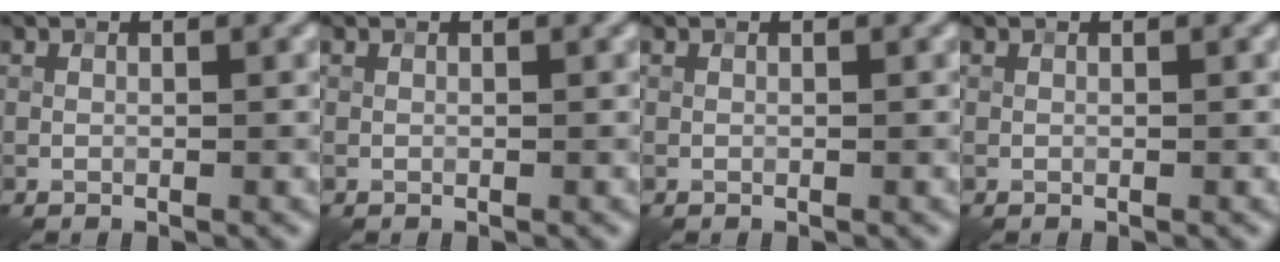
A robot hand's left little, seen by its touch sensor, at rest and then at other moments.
{"total": 0.0}
{"total": 0.0}
{"total": 0.0}